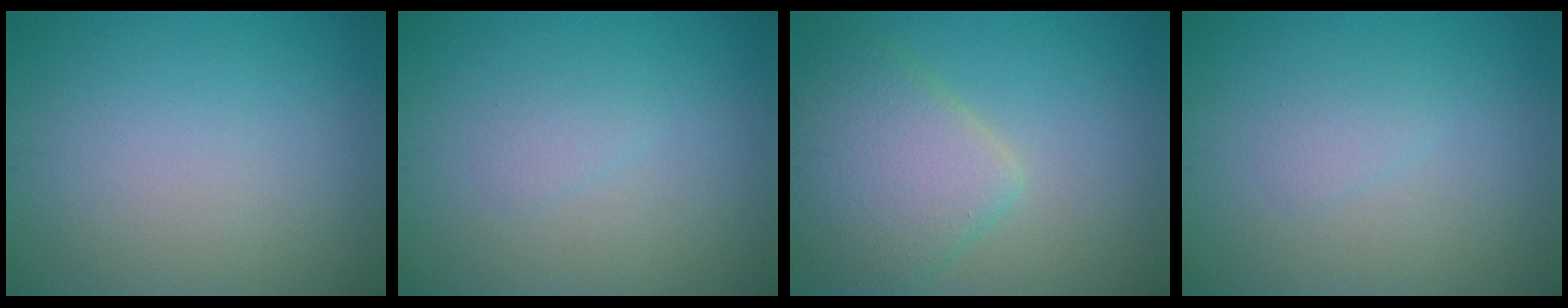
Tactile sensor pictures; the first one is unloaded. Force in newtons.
{"total": 0.9, "press": 0.9, "slide": 0.2}
{"total": 5.9, "press": 5.9, "slide": 0.3}
{"total": 0.9, "press": 0.9, "slide": 0.2}